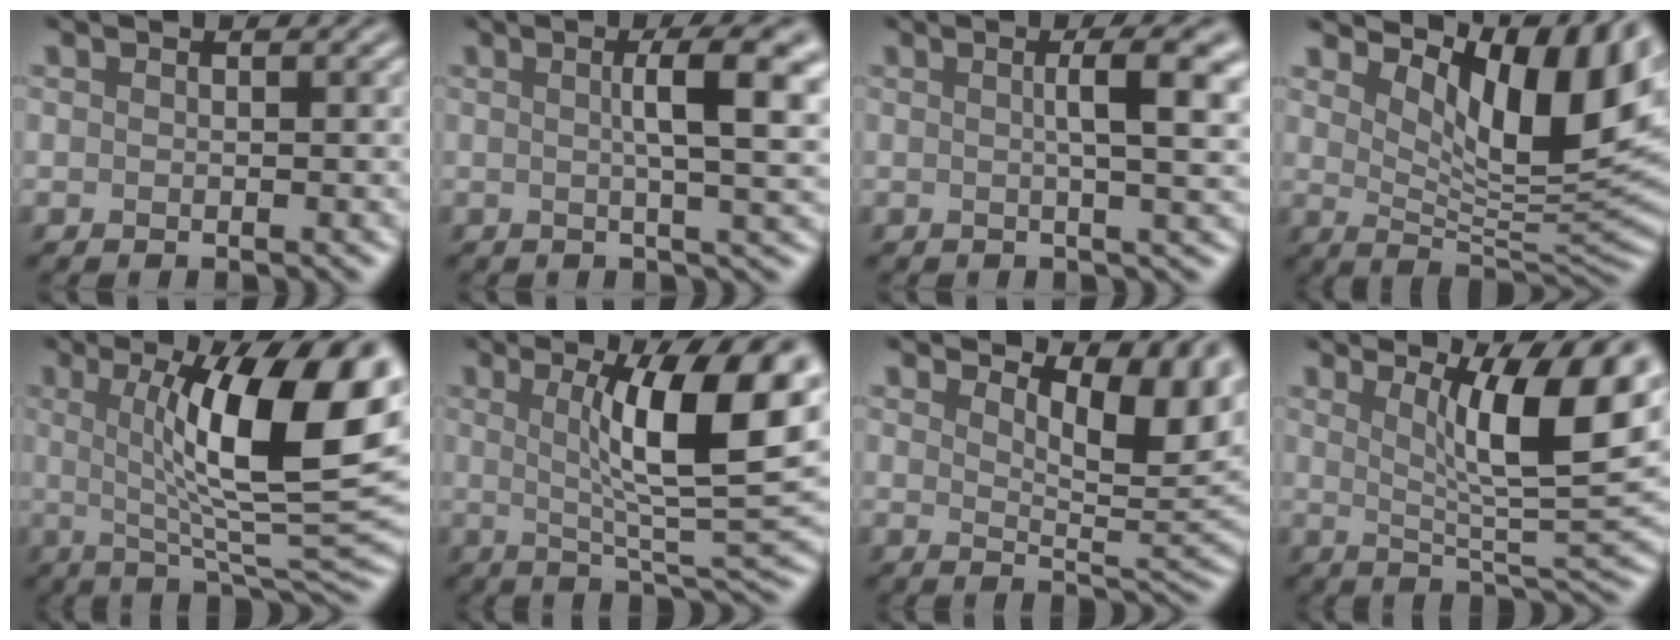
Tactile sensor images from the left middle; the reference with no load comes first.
{"total": 6.3, "force": [1.1, 1.4, 6.0], "torque": [-0.073, 0.012, 0.012]}
{"total": 5.3, "force": [0.9, 1.3, 5.1], "torque": [-0.061, 0.011, 0.009]}
{"total": 11.1, "force": [4.8, 4.2, 9.1], "torque": [-0.139, -0.005, 0.087]}
{"total": 13.5, "force": [2.8, 3.4, 12.8], "torque": [-0.171, 0.002, 0.041]}
{"total": 11.0, "force": [2.4, 2.4, 10.5], "torque": [-0.151, 0.003, 0.041]}
{"total": 6.9, "force": [4.0, 2.6, 5.1], "torque": [-0.078, -0.001, 0.062]}
{"total": 9.8, "force": [3.4, 2.3, 8.9], "torque": [-0.133, 0.000, 0.059]}